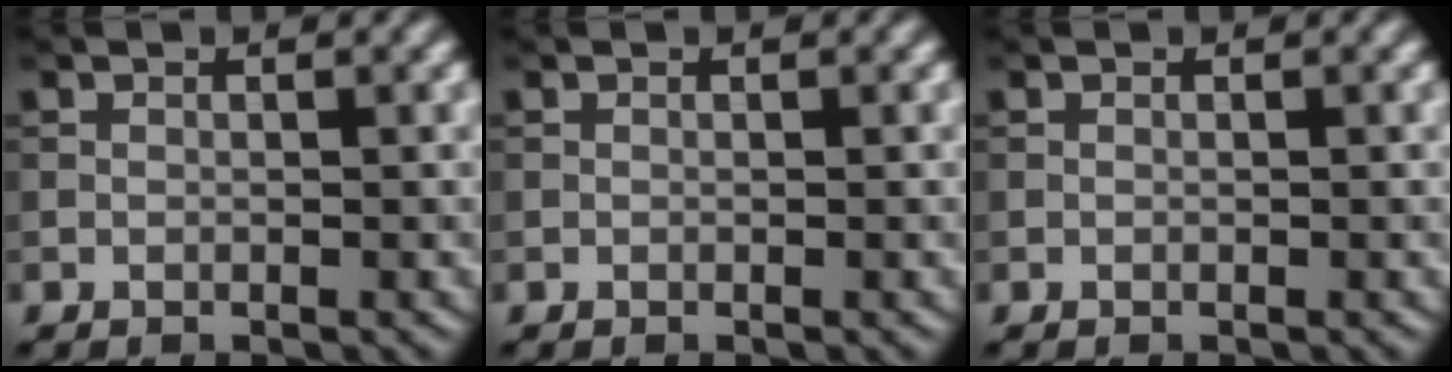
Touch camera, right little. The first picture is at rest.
{"total": 0.0}
{"total": 0.0}